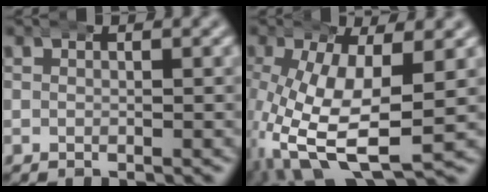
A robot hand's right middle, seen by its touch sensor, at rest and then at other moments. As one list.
[{"total": 9.7, "force": [-0.9, 4.8, 8.3], "torque": [-0.174, -0.031, 0.009]}]